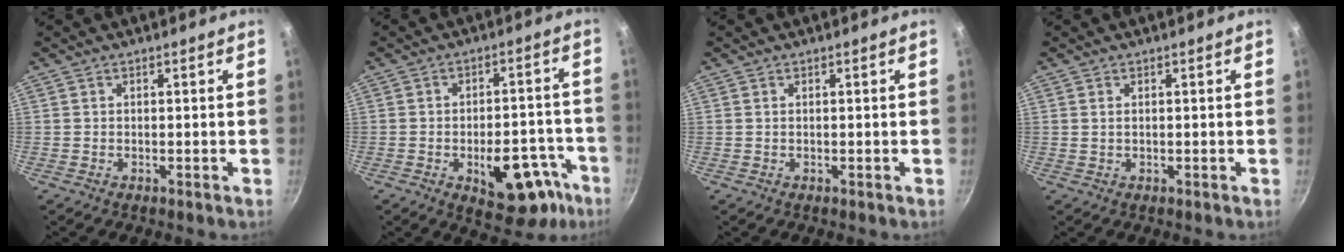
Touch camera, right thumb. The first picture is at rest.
{"total": 15.1, "force": [-6.6, 8.1, 11.0], "torque": [-0.084, 0.043, -0.076]}
{"total": 0.0}
{"total": 0.8, "force": [0.2, 0.5, 0.6], "torque": [-0.011, 0.001, 0.004]}